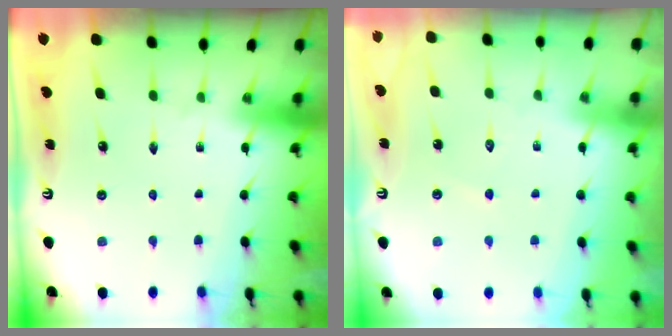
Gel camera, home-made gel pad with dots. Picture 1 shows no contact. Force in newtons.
{"total": 3.7, "press": 3.6, "slide": 0.5}